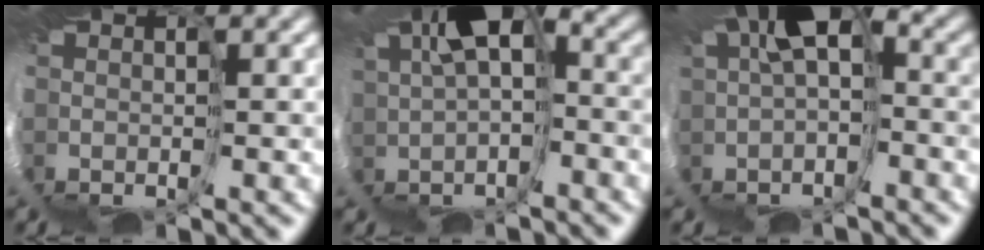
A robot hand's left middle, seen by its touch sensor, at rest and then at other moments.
{"total": 4.6, "force": [2.5, 1.7, 3.5], "torque": [-0.066, -0.011, 0.044]}
{"total": 6.2, "force": [0.2, 2.5, 5.7], "torque": [-0.081, -0.003, 0.012]}